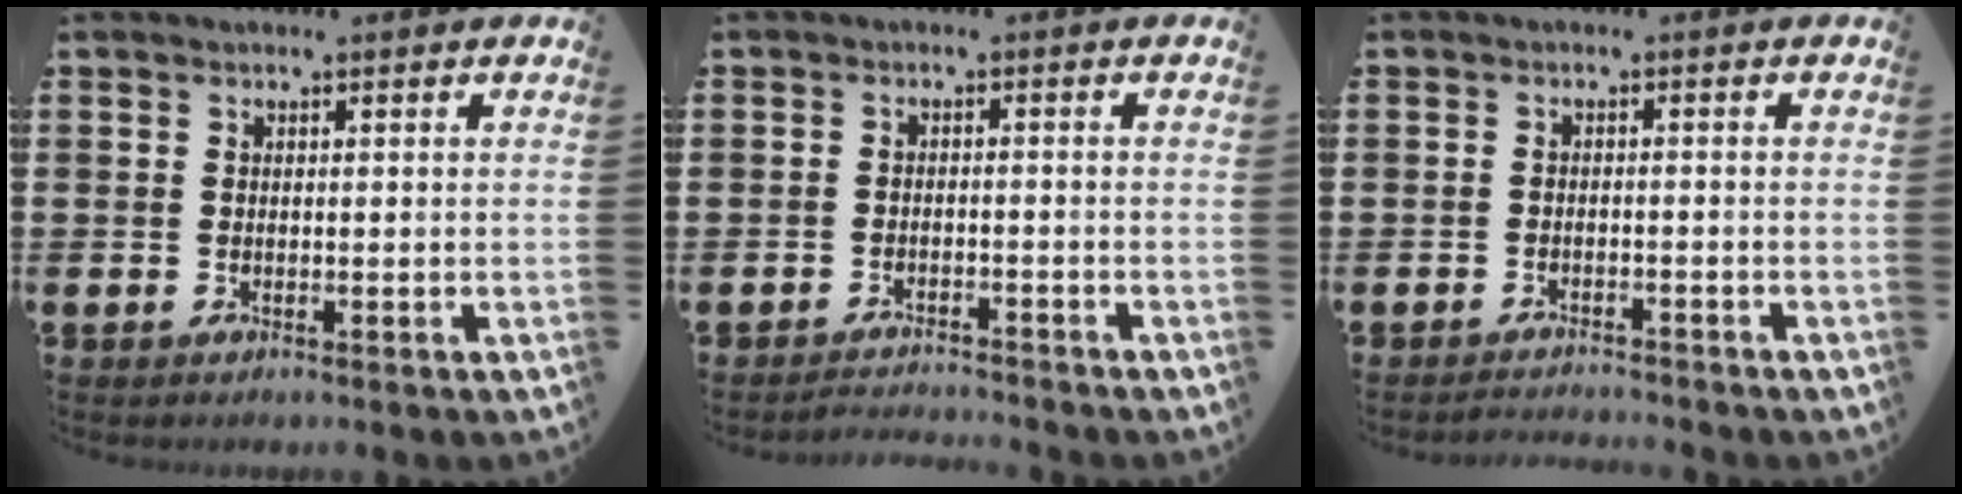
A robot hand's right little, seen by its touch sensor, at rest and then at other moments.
{"total": 1.8, "force": [-1.8, -0.1, -0.1], "torque": [-0.002, 0.005, -0.039]}
{"total": 1.5, "force": [-1.5, -0.1, -0.1], "torque": [-0.002, 0.003, -0.030]}